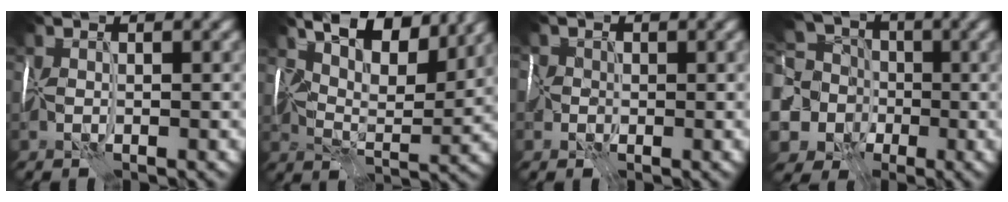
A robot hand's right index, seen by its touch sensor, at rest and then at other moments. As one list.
[{"total": 9.7, "force": [6.6, 3.6, 6.2], "torque": [-0.100, 0.005, 0.088]}, {"total": 3.4, "force": [-0.8, 3.0, 1.4], "torque": [-0.041, 0.001, -0.015]}, {"total": 11.5, "force": [-1.9, 10.3, 4.8], "torque": [-0.120, -0.002, -0.065]}]